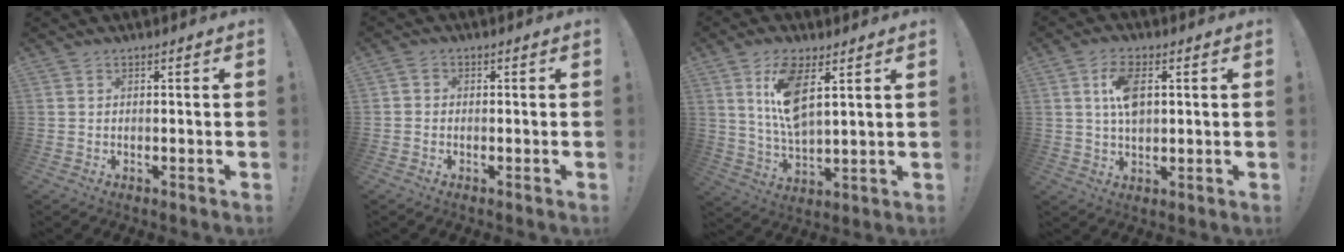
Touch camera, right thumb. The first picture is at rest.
{"total": 1.4, "force": [-0.6, 1.0, 0.8], "torque": [-0.013, 0.005, -0.010]}
{"total": 11.8, "force": [5.7, 4.6, 9.2], "torque": [-0.180, -0.024, 0.100]}
{"total": 8.6, "force": [1.8, 4.6, 7.0], "torque": [-0.119, 0.000, 0.030]}